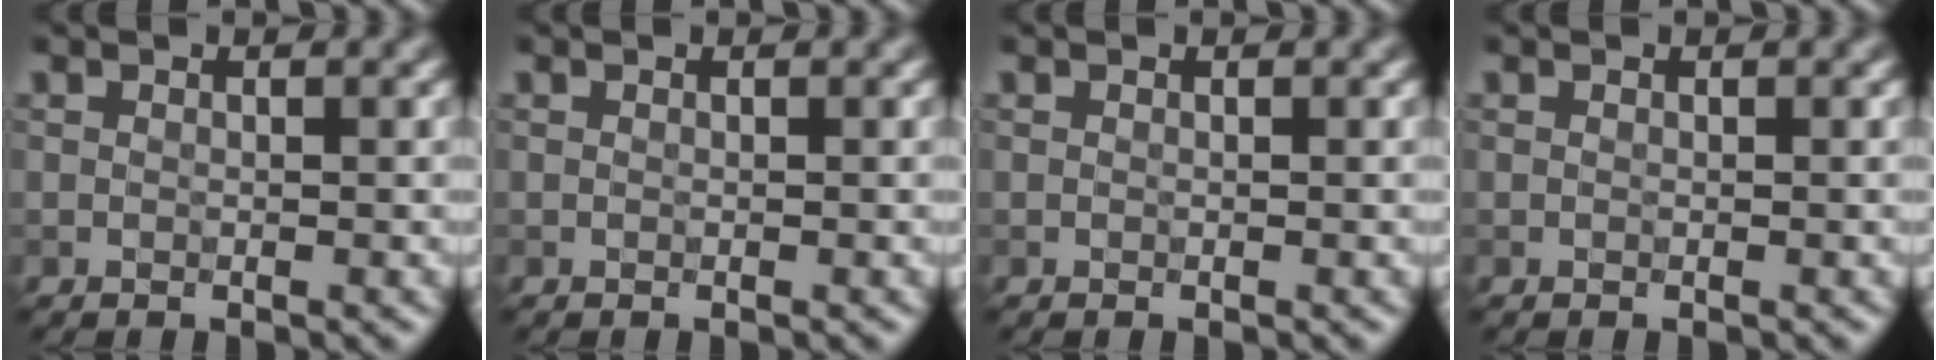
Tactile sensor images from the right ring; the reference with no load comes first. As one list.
[{"total": 0.0}, {"total": 0.0}, {"total": 0.0}]